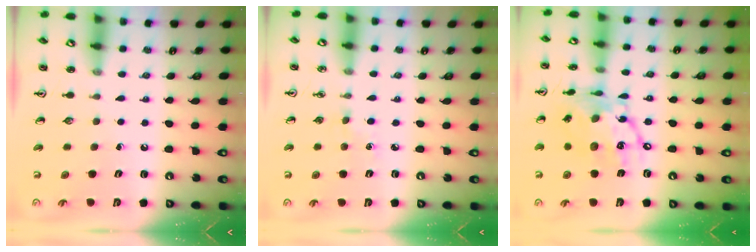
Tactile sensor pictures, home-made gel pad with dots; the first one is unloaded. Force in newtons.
{"total": 2.7, "press": 2.7, "slide": 0.4}
{"total": 16.4, "press": 16.3, "slide": 1.9}